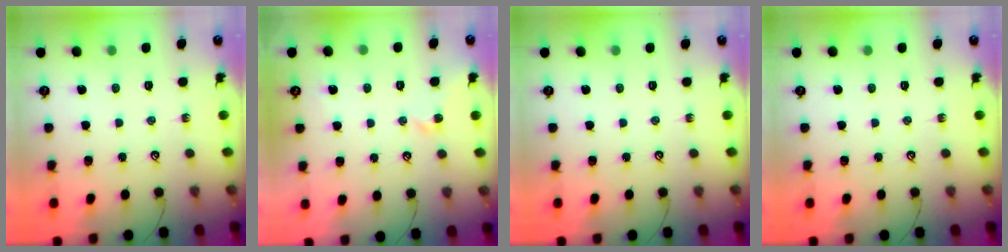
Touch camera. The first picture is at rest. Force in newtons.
{"total": 2.5, "press": 2.4, "slide": 0.7}
{"total": 0.0}
{"total": 0.0}